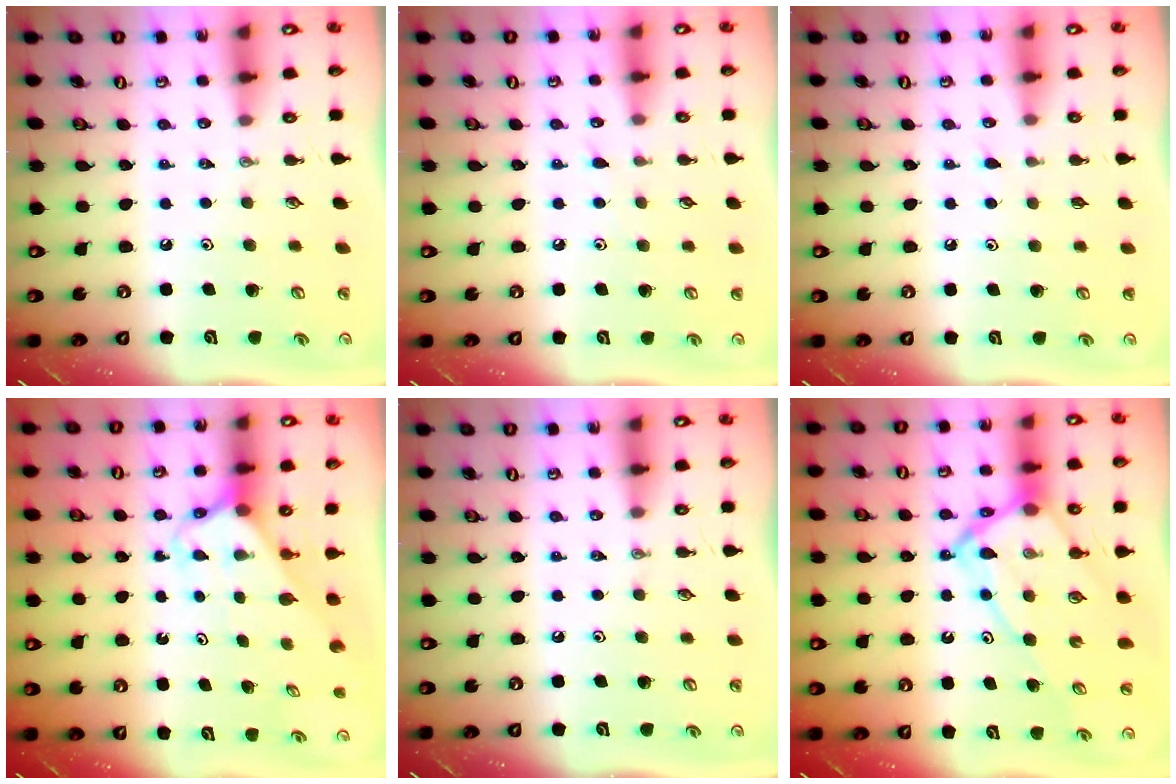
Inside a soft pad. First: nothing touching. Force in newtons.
{"total": 3.4, "press": 3.4, "slide": 0.4}
{"total": 5.6, "press": 5.6, "slide": 0.5}
{"total": 2.5, "press": 2.5, "slide": 0.2}
{"total": 0.0}
{"total": 15.6, "press": 15.6, "slide": 1.5}